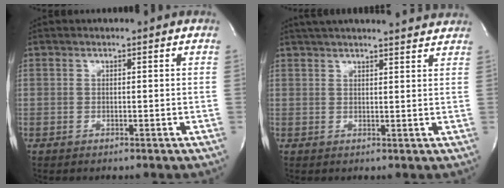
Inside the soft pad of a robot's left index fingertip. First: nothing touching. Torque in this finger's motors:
{"motor_torque": [0.39, -0.52, 0.34, 0.06]}